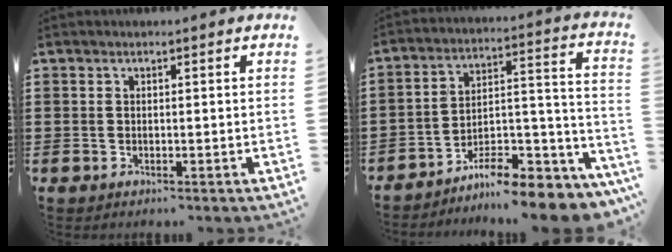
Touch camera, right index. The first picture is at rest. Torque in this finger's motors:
{"motor_torque": [2.14, 0.00, 0.62, 0.09]}